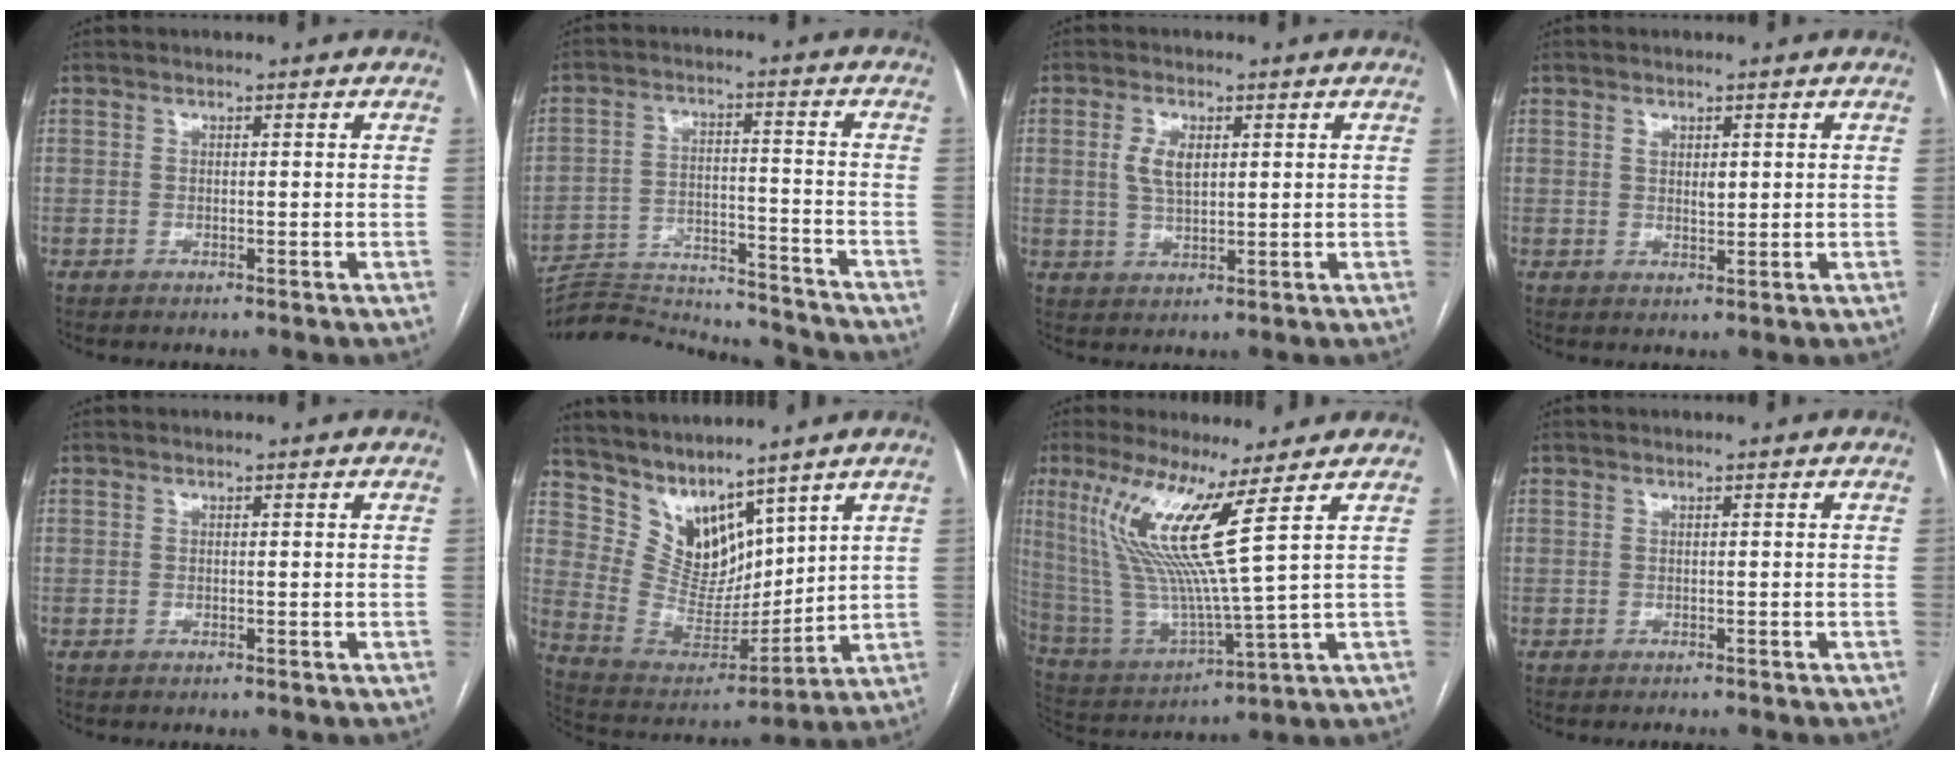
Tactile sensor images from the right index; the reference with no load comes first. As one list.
[{"total": 19.0, "force": [-18.6, 1.1, 3.7], "torque": [-0.085, 0.002, -0.270]}, {"total": 4.6, "force": [1.3, 2.3, 3.9], "torque": [-0.079, 0.004, 0.028]}, {"total": 2.0, "force": [0.6, 1.1, 1.6], "torque": [-0.023, -0.003, 0.011]}, {"total": 0.0}, {"total": 10.5, "force": [9.1, 4.3, 3.1], "torque": [-0.070, 0.008, 0.196]}, {"total": 14.0, "force": [6.3, -1.7, 12.4], "torque": [-0.262, -0.018, 0.127]}, {"total": 1.6, "force": [-1.4, 0.1, 0.7], "torque": [-0.009, -0.003, -0.015]}]